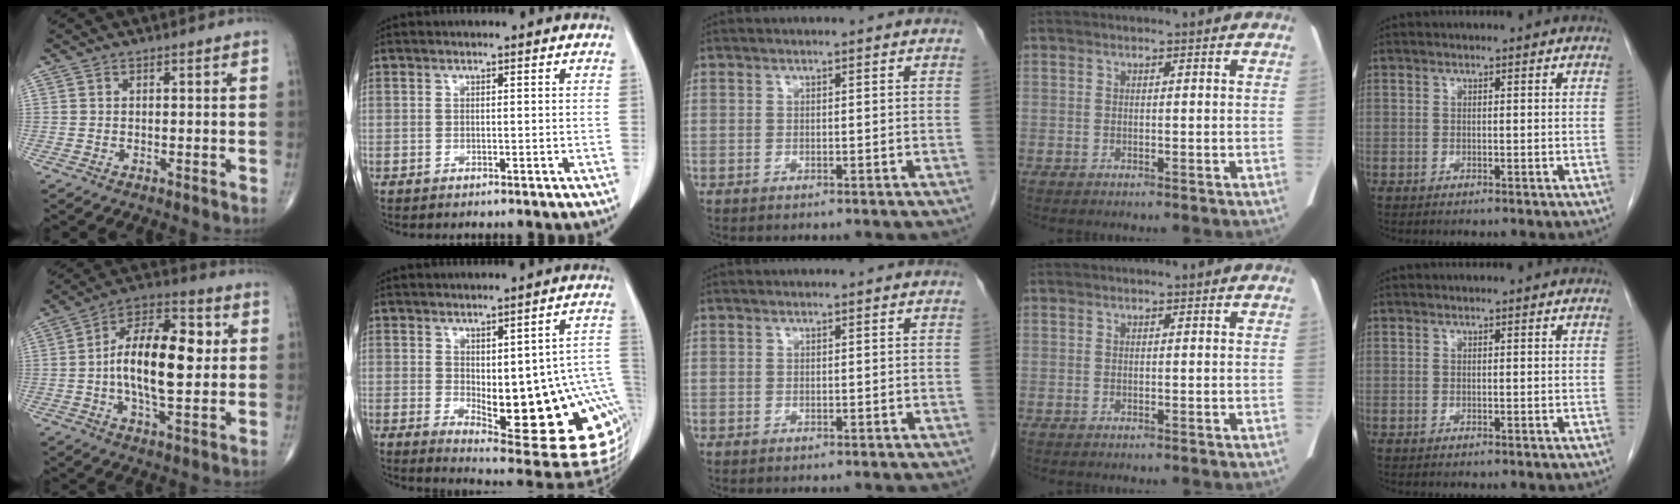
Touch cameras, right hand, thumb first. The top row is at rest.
{"thumb": {"total": 17.0, "force": [0.9, 7.7, 15.1], "torque": [-0.244, 0.020, 0.007]}, "index": {"total": 21.9, "force": [-3.1, 5.7, 20.9], "torque": [-0.190, 0.004, -0.014]}}